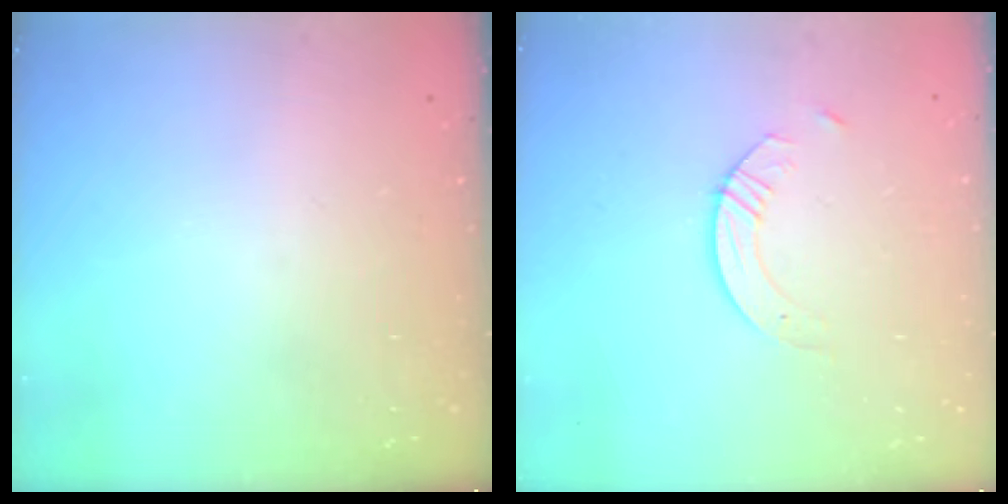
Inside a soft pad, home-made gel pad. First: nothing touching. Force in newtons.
{"total": 5.4, "press": 5.4, "slide": 0.5}